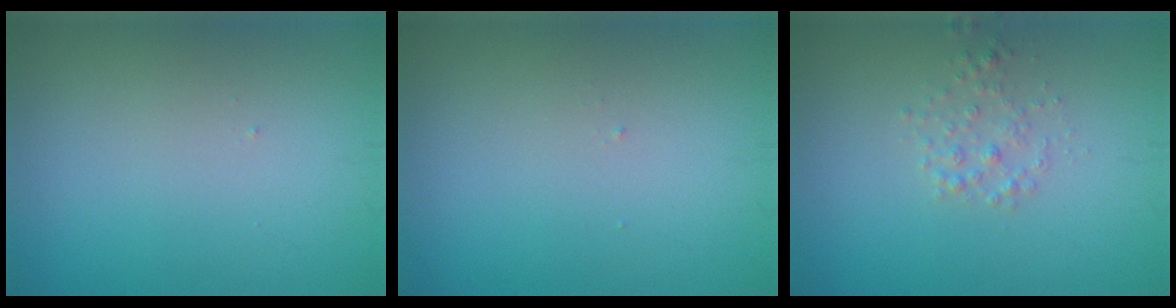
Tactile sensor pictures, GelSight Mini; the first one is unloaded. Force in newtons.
{"total": 0.0}
{"total": 1.5, "press": 1.5, "slide": 0.0}